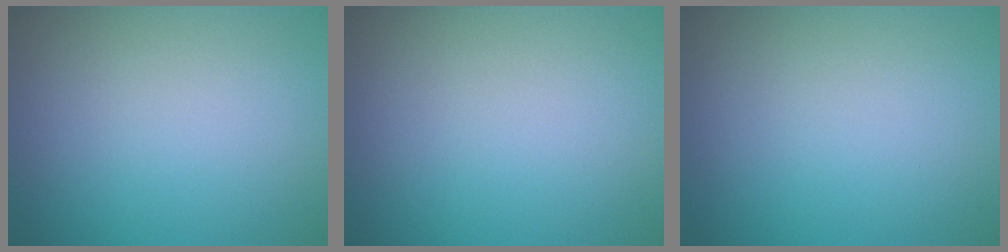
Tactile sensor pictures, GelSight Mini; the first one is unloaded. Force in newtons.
{"total": 0.0}
{"total": 0.0}